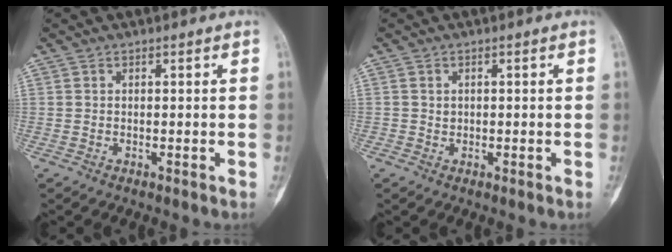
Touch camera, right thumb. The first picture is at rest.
{"total": 0.9, "force": [0.0, 0.9, 0.2], "torque": [0.005, 0.003, 0.000]}